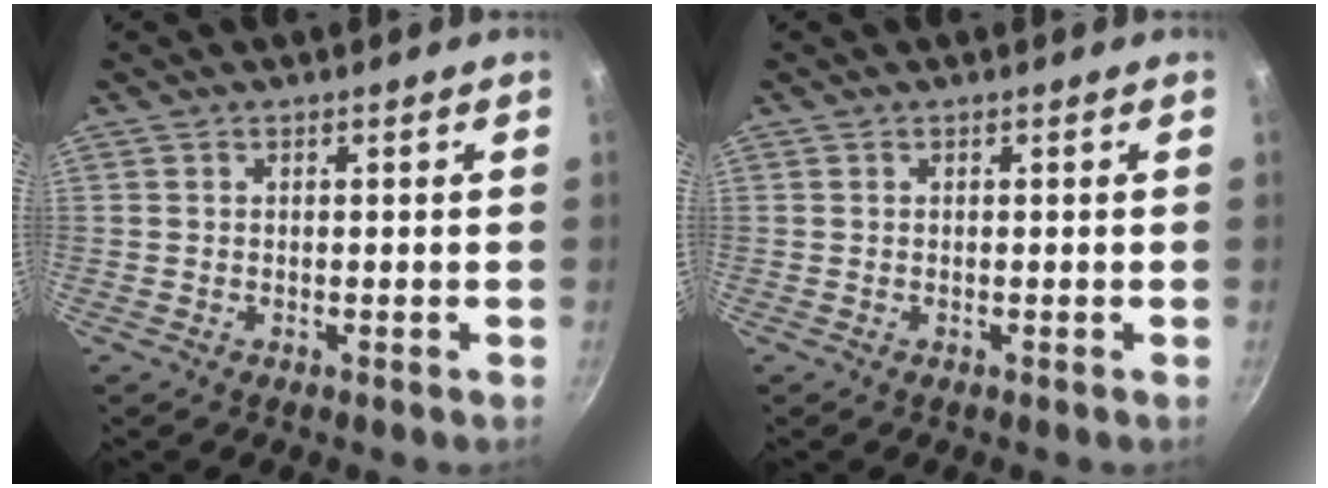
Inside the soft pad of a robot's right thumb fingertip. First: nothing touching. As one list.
[{"total": 0.0}]